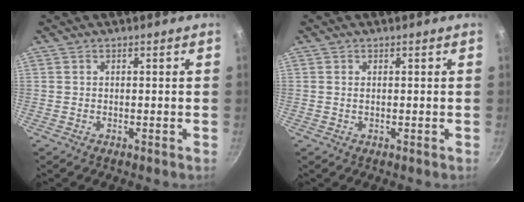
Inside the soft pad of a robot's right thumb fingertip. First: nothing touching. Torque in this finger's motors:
{"motor_torque": [-0.71, -0.12, -0.40, 0.10, 0.05]}